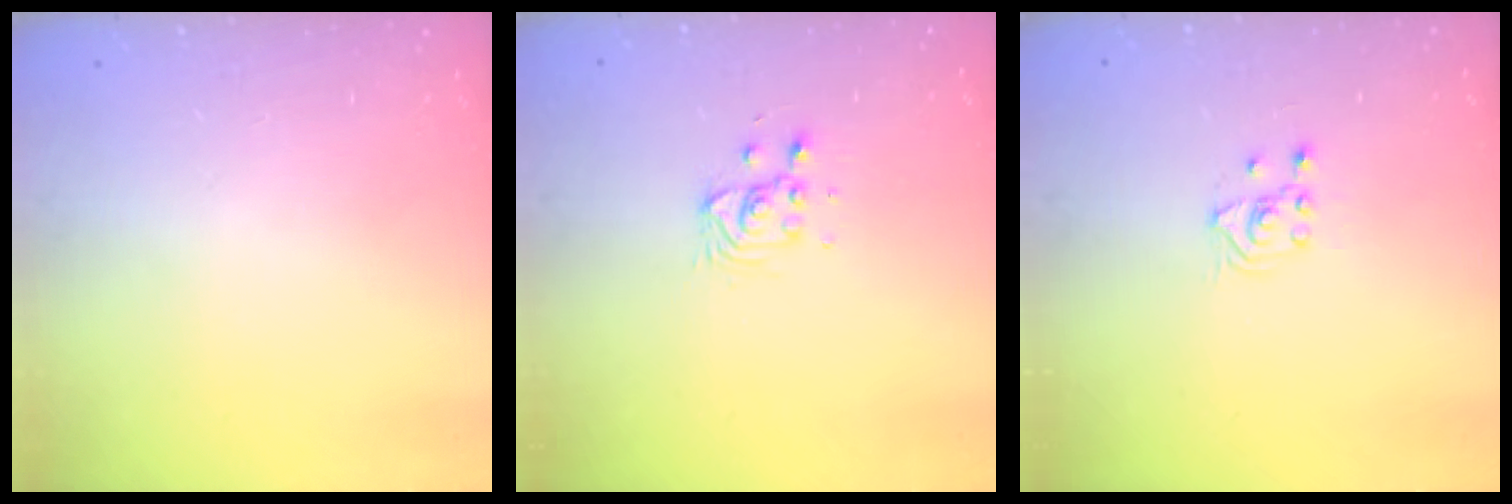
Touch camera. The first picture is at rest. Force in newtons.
{"total": 3.4, "press": 3.4, "slide": 0.4}
{"total": 2.1, "press": 2.0, "slide": 0.8}